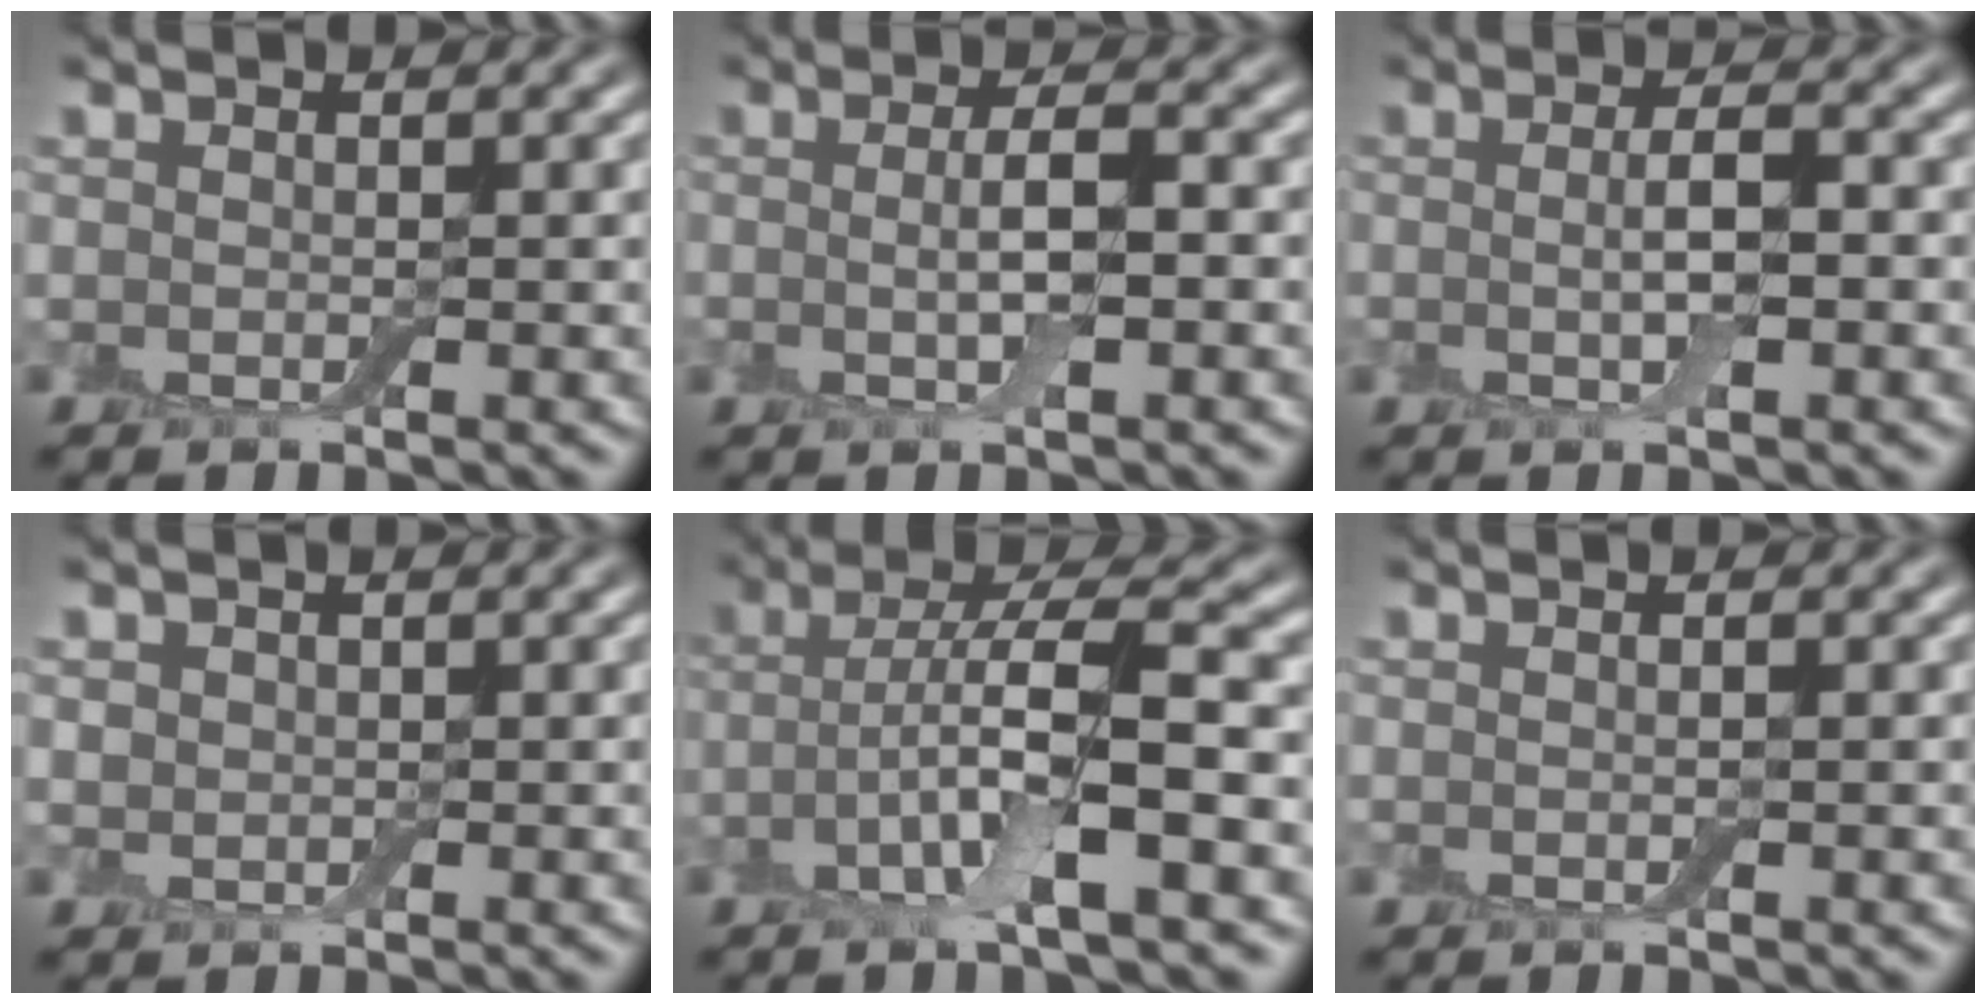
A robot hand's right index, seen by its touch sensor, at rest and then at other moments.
{"total": 3.1, "force": [-0.3, 0.8, 3.0], "torque": [-0.057, -0.005, -0.005]}
{"total": 2.8, "force": [-0.3, 0.7, 2.6], "torque": [-0.051, -0.005, -0.006]}
{"total": 1.0, "force": [0.2, 0.9, 0.2], "torque": [-0.001, -0.004, 0.005]}
{"total": 7.3, "force": [-1.9, 1.7, 6.8], "torque": [-0.132, 0.009, -0.038]}
{"total": 0.0}